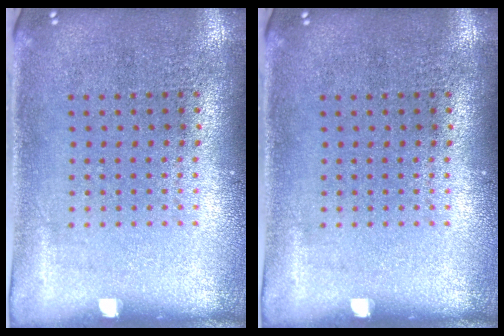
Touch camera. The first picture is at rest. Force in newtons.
{"total": 0.0}